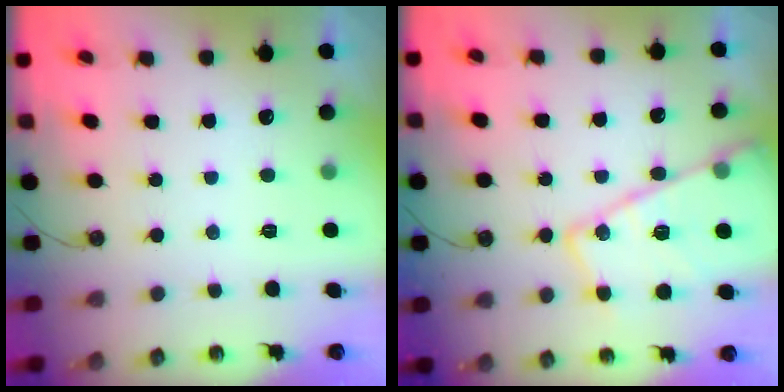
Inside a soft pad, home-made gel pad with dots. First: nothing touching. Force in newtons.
{"total": 20.5, "press": 20.4, "slide": 1.9}